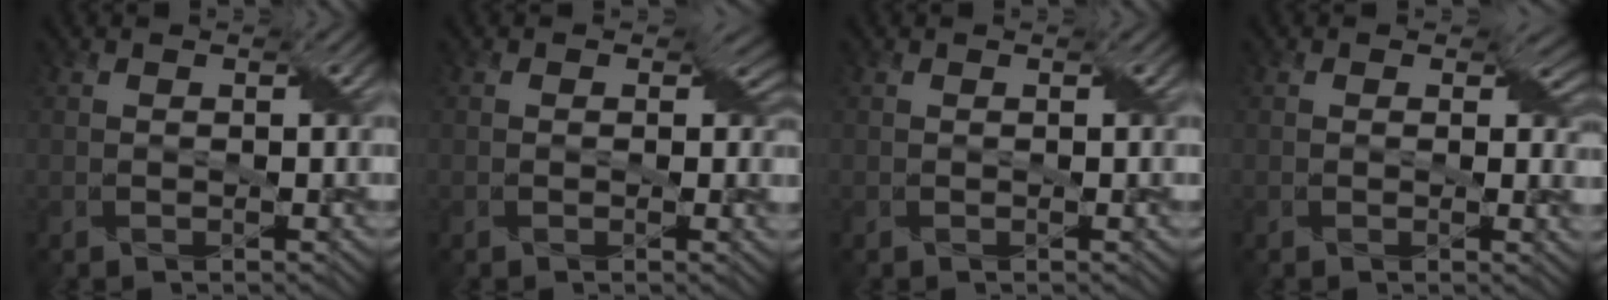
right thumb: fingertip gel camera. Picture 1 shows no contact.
{"total": 2.9, "force": [0.4, 2.2, 1.9], "torque": [-0.022, -0.008, 0.004]}
{"total": 0.0}
{"total": 3.4, "force": [0.7, 2.3, 2.4], "torque": [-0.030, -0.008, 0.010]}